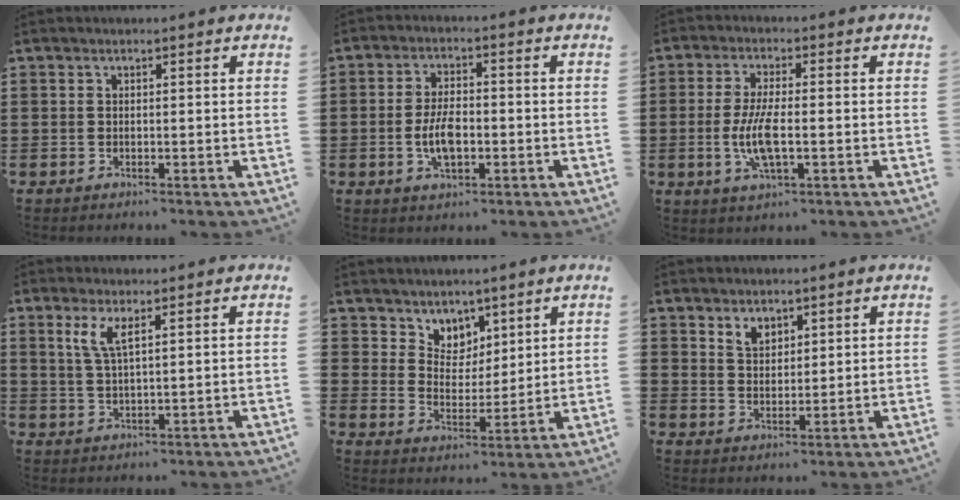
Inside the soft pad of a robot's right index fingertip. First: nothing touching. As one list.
[{"total": 5.9, "force": [-1.1, 2.8, 5.1], "torque": [-0.111, 0.001, -0.025]}, {"total": 7.0, "force": [-1.3, 2.1, 6.5], "torque": [-0.146, -0.009, -0.032]}, {"total": 3.6, "force": [1.8, 0.9, 3.0], "torque": [-0.066, 0.004, 0.031]}, {"total": 5.3, "force": [4.0, 3.5, -0.5], "torque": [-0.021, -0.011, 0.074]}, {"total": 3.3, "force": [2.5, 1.9, 0.8], "torque": [-0.024, 0.005, 0.047]}]